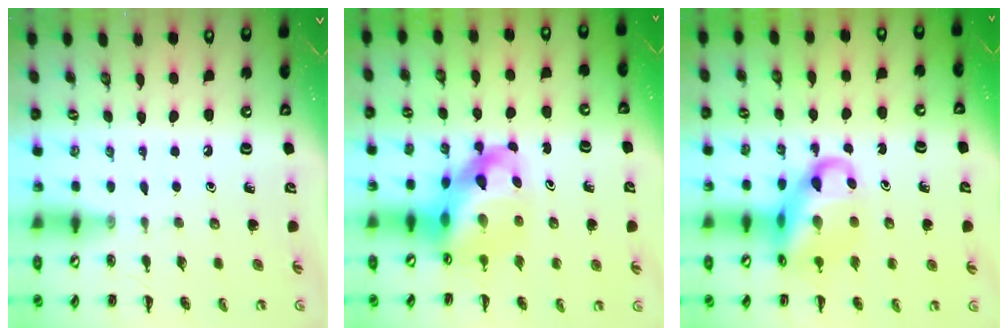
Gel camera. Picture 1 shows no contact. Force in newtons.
{"total": 11.8, "press": 11.3, "slide": 3.2}
{"total": 13.7, "press": 13.2, "slide": 3.8}